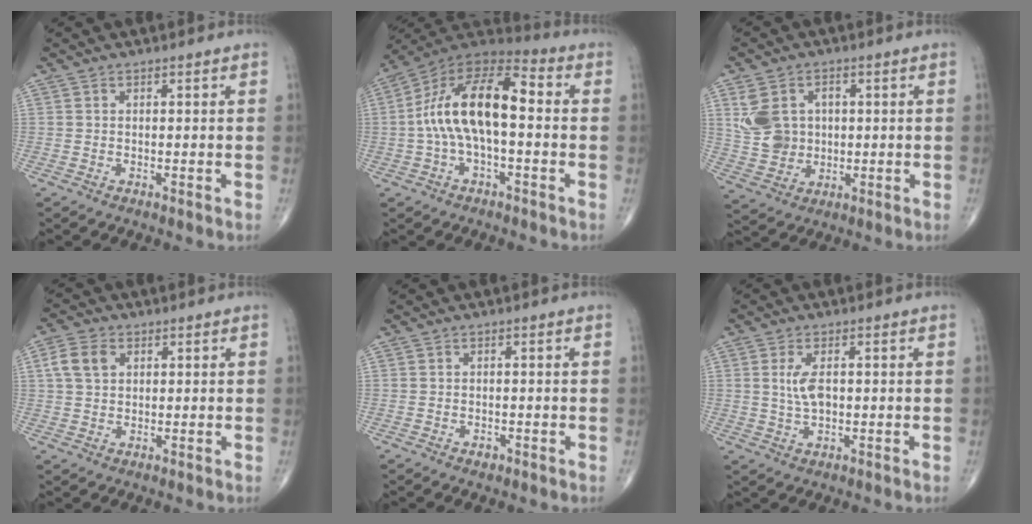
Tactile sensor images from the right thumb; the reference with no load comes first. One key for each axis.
{"total": 16.6, "fx": -0.2, "fy": 7.6, "fz": 14.7, "tx": -0.270, "ty": 0.050, "tz": -0.014}
{"total": 9.1, "fx": 1.9, "fy": 7.4, "fz": 4.9, "tx": -0.076, "ty": 0.000, "tz": 0.046}
{"total": 5.4, "fx": 1.6, "fy": 3.9, "fz": 3.4, "tx": -0.065, "ty": 0.007, "tz": 0.030}
{"total": 1.1, "fx": -0.5, "fy": 0.7, "fz": 0.5, "tx": -0.007, "ty": 0.001, "tz": -0.007}
{"total": 4.4, "fx": 0.6, "fy": 2.1, "fz": 3.8, "tx": -0.080, "ty": -0.003, "tz": 0.014}